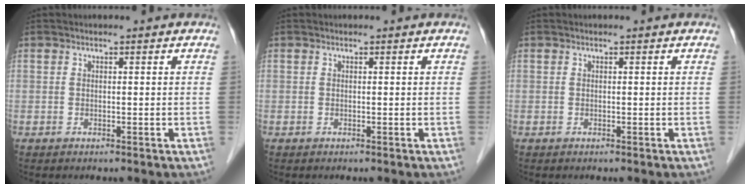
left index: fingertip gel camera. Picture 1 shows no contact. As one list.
[{"total": 0.0}, {"total": 0.0}]